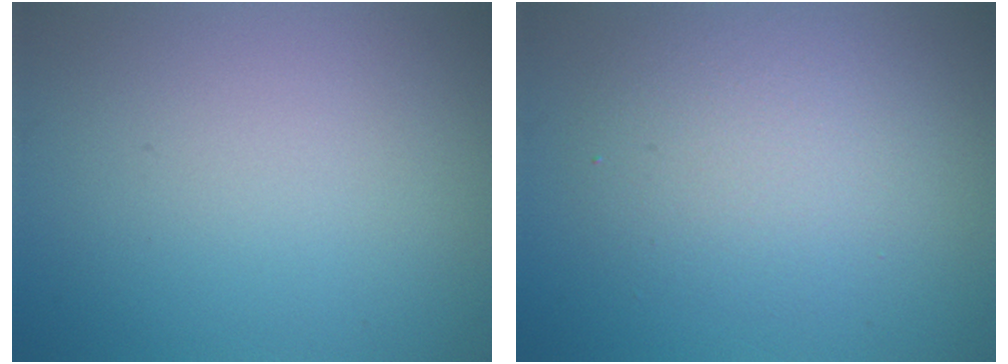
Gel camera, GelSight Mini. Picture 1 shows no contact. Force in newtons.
{"total": 3.9, "press": 3.9, "slide": 0.4}